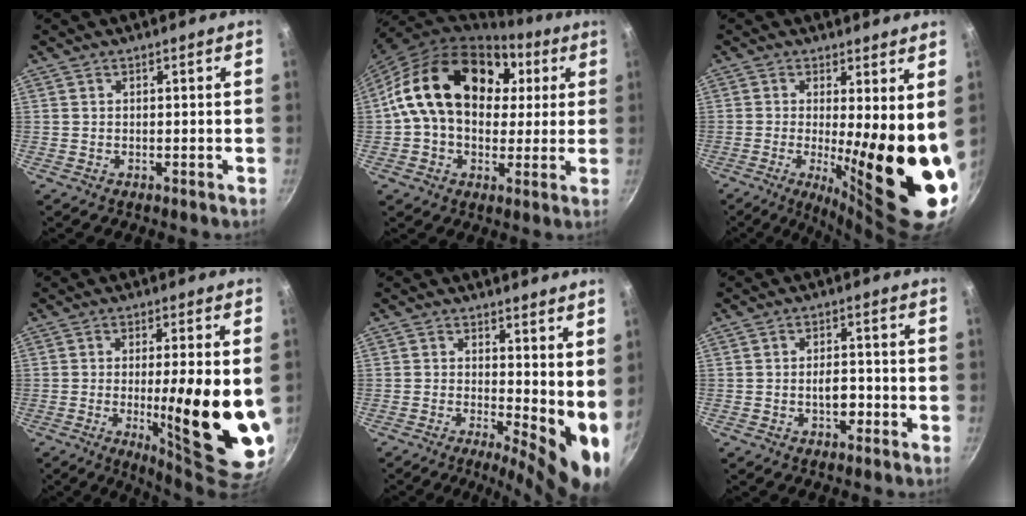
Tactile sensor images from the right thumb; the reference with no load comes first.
{"total": 22.2, "force": [5.1, 15.7, 14.8], "torque": [-0.228, 0.024, 0.074]}
{"total": 17.1, "force": [-0.3, 4.2, 16.6], "torque": [-0.216, -0.044, 0.005]}
{"total": 18.4, "force": [-1.7, 3.8, 18.0], "torque": [-0.247, -0.020, -0.018]}
{"total": 9.8, "force": [0.1, 3.9, 9.0], "torque": [-0.104, -0.017, 0.006]}
{"total": 4.0, "force": [-1.2, 2.2, 3.1], "torque": [-0.031, 0.014, -0.018]}